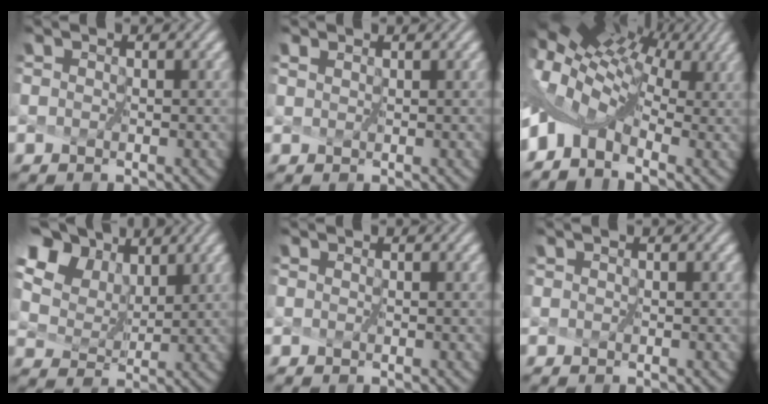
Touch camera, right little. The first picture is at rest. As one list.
[{"total": 0.8, "force": [0.7, 0.3, 0.3], "torque": [-0.006, 0.002, 0.008]}, {"total": 10.8, "force": [2.4, 7.0, 7.9], "torque": [-0.176, -0.008, 0.067]}, {"total": 12.6, "force": [7.6, 8.2, 5.9], "torque": [-0.153, 0.024, 0.162]}, {"total": 0.0}, {"total": 0.0}]